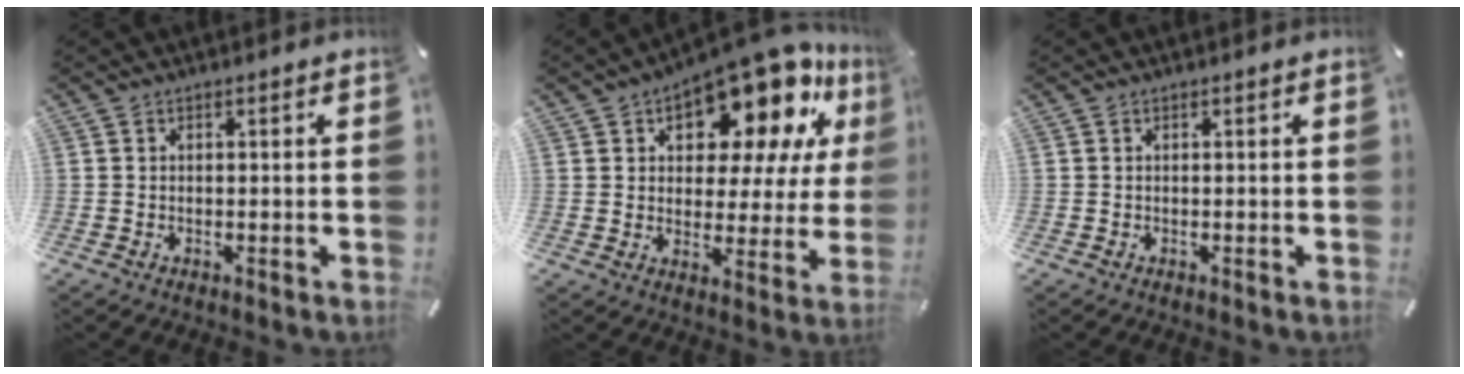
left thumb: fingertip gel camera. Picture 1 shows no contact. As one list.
[{"total": 18.3, "force": [12.8, 8.4, 9.9], "torque": [-0.154, -0.098, 0.218]}, {"total": 0.0}]